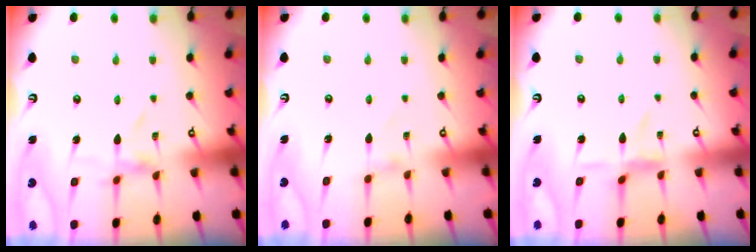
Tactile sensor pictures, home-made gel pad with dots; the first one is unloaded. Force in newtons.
{"total": 1.4, "press": 1.4, "slide": 0.0}
{"total": 3.8, "press": 3.7, "slide": 0.4}